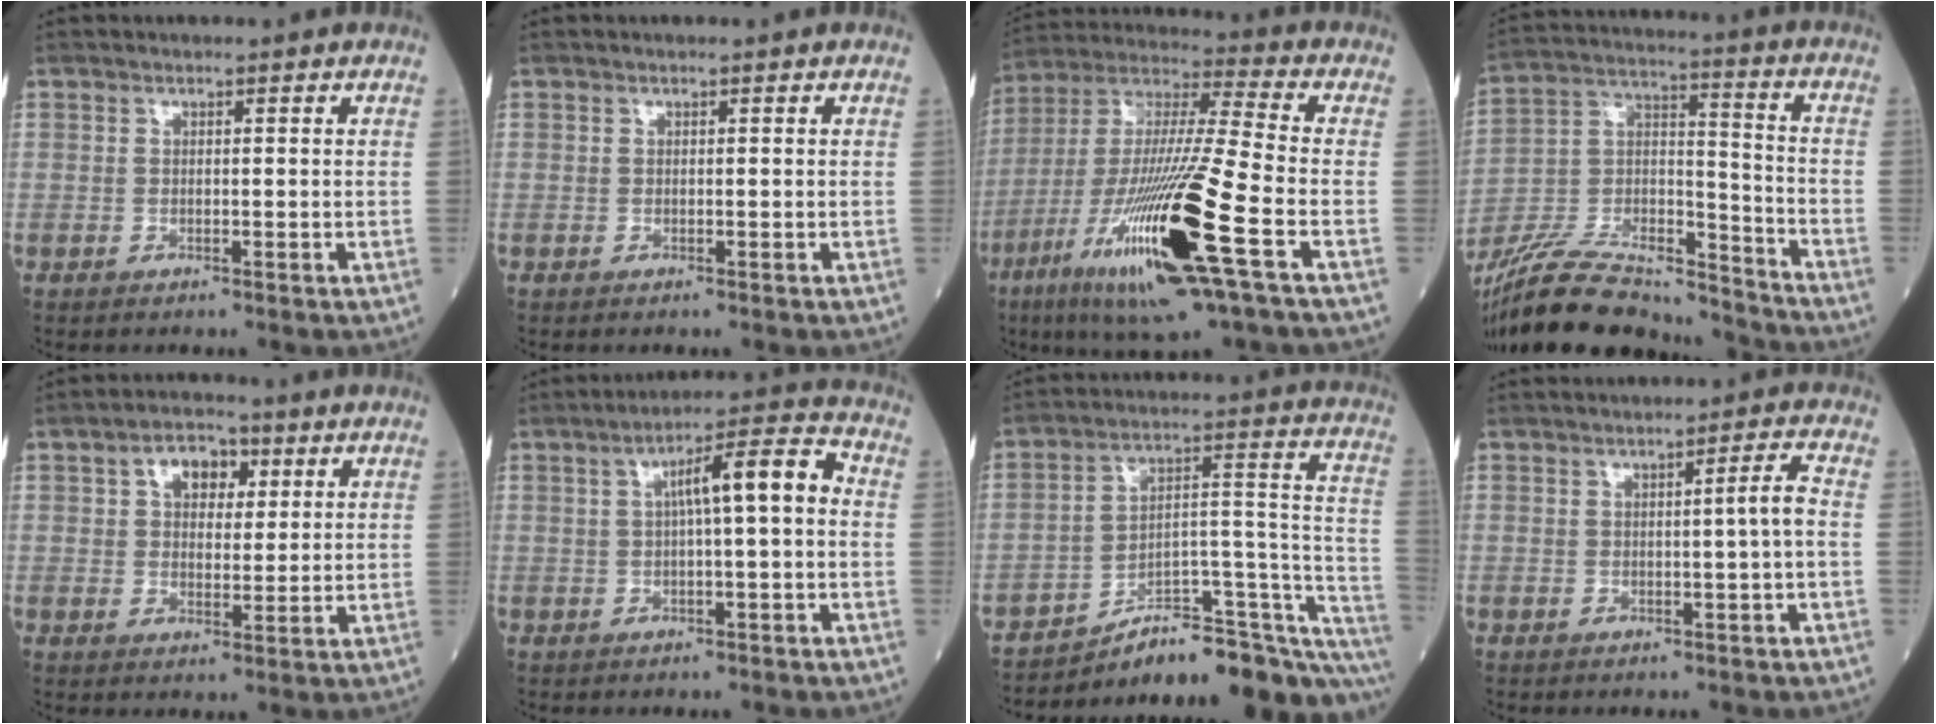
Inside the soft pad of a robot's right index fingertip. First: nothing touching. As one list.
[{"total": 0.0}, {"total": 22.7, "force": [-8.9, 1.0, 20.8], "torque": [-0.421, -0.039, -0.166]}, {"total": 22.9, "force": [-21.0, 4.3, 8.0], "torque": [-0.185, 0.005, -0.359]}, {"total": 6.1, "force": [2.3, 3.8, 4.1], "torque": [-0.062, 0.019, 0.036]}, {"total": 8.4, "force": [0.8, 0.9, 8.3], "torque": [-0.131, 0.029, 0.009]}, {"total": 20.3, "force": [-16.8, 4.4, 10.5], "torque": [-0.072, 0.072, -0.231]}, {"total": 2.8, "force": [-0.3, -0.6, 2.7], "torque": [-0.039, 0.003, -0.003]}]